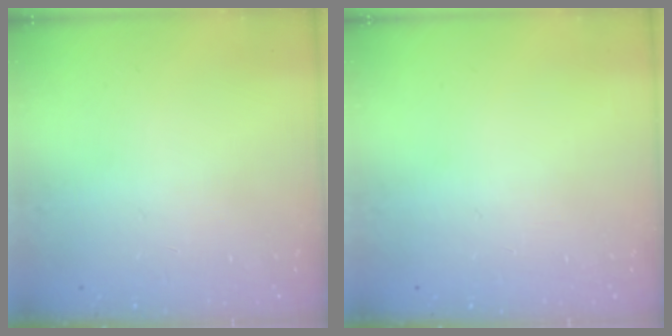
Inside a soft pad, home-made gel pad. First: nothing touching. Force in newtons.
{"total": 0.0}